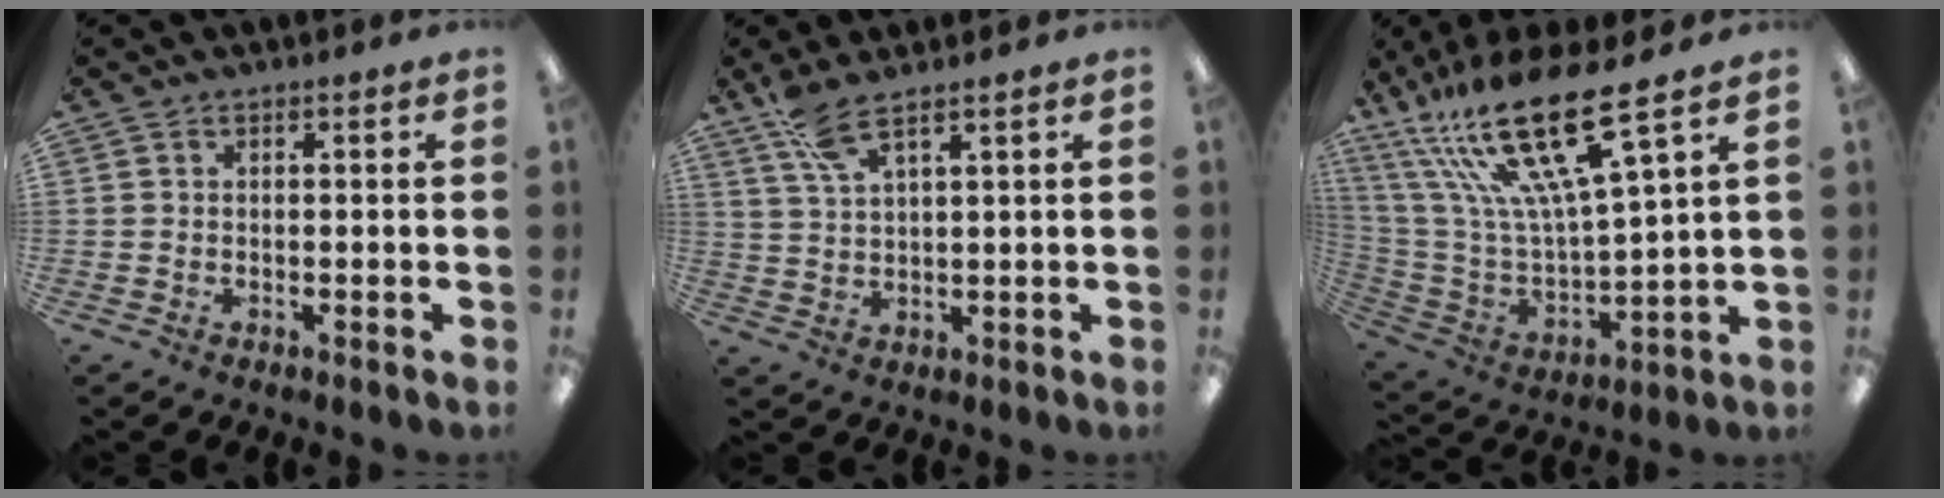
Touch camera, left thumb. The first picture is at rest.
{"total": 5.6, "force": [4.4, 0.6, 3.4], "torque": [-0.081, -0.016, 0.078]}
{"total": 23.7, "force": [16.2, 5.4, 16.4], "torque": [-0.328, -0.100, 0.270]}